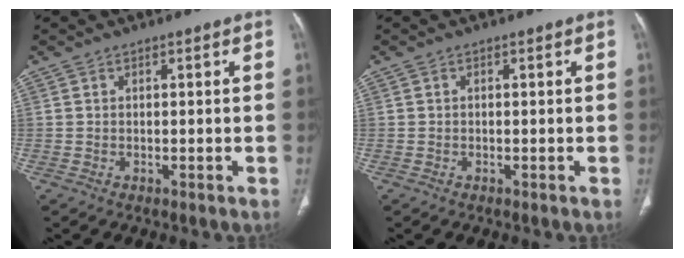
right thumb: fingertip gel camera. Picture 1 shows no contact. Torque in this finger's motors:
{"motor_torque": [0.36, 0.50, -0.21, 0.07, -0.01]}